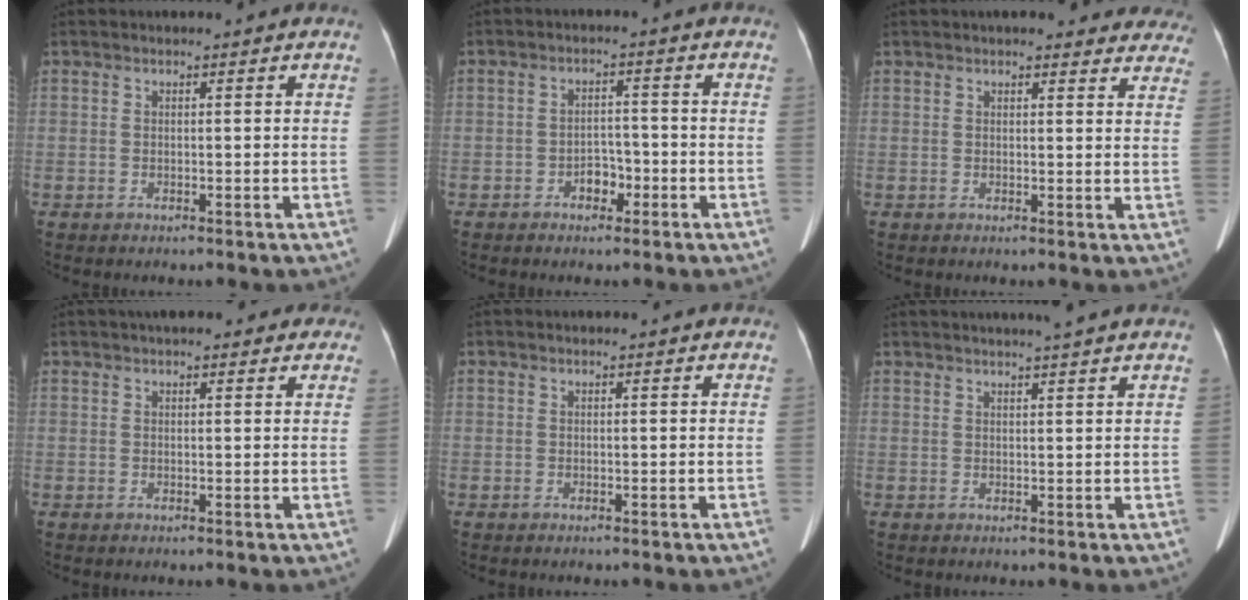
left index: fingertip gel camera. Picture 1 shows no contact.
{"total": 3.1, "force": [-1.8, 1.9, 1.7], "torque": [-0.023, 0.008, -0.029]}
{"total": 15.9, "force": [14.6, 3.8, 5.1], "torque": [-0.025, -0.014, 0.144]}
{"total": 7.6, "force": [5.9, 2.4, 4.1], "torque": [-0.042, 0.024, 0.071]}
{"total": 0.0}
{"total": 6.1, "force": [5.2, -0.6, 3.0], "torque": [-0.045, 0.018, 0.066]}